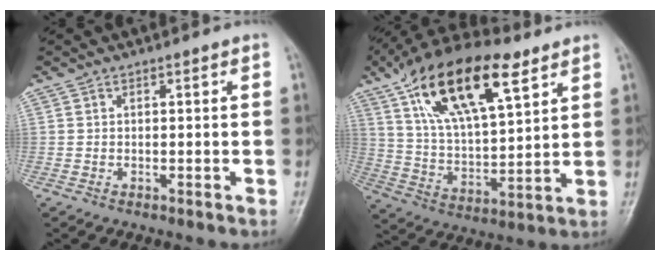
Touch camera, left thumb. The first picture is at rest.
{"total": 21.9, "force": [11.4, 8.9, 16.4], "torque": [-0.274, -0.022, 0.206]}